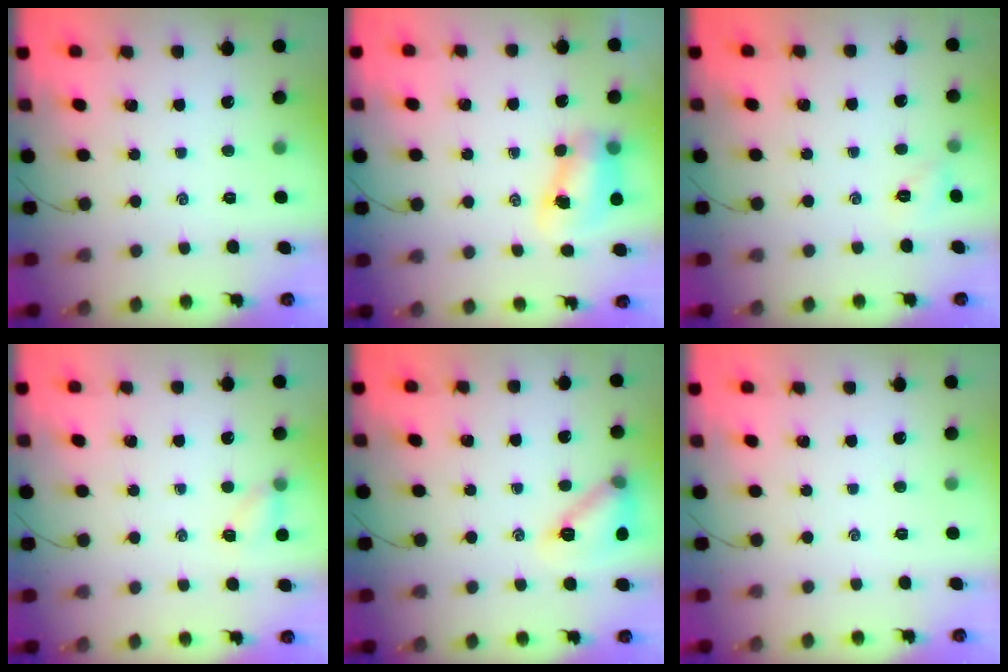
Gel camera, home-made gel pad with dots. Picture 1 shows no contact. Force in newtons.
{"total": 7.9, "press": 7.8, "slide": 1.1}
{"total": 2.9, "press": 2.8, "slide": 0.5}
{"total": 4.9, "press": 4.7, "slide": 1.5}
{"total": 12.8, "press": 12.7, "slide": 0.7}
{"total": 0.0}